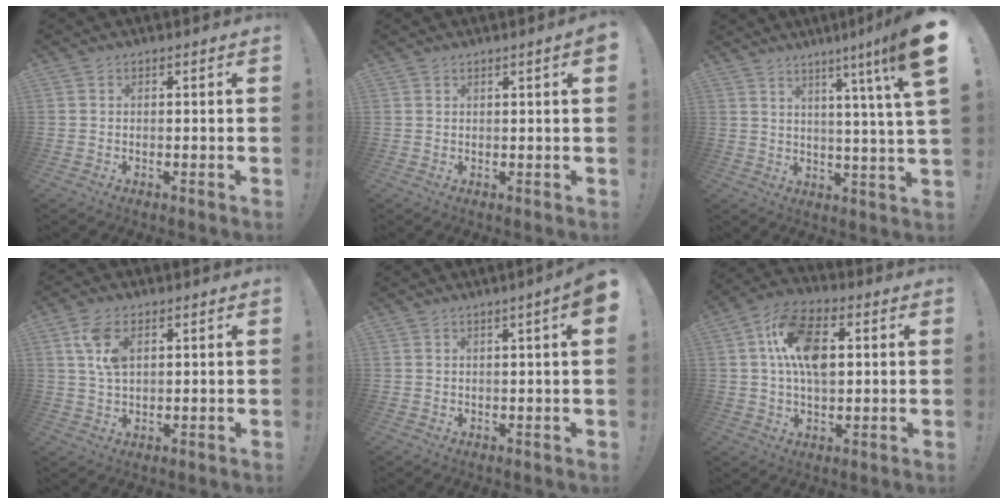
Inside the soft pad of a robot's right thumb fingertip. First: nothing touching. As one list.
[{"total": 1.9, "force": [0.9, -0.2, 1.7], "torque": [-0.031, 0.000, 0.014]}, {"total": 11.8, "force": [5.3, -1.9, 10.4], "torque": [-0.156, -0.043, 0.063]}, {"total": 7.5, "force": [3.2, 3.8, 5.6], "torque": [-0.107, -0.009, 0.057]}, {"total": 4.0, "force": [1.8, -0.2, 3.6], "torque": [-0.060, -0.006, 0.028]}, {"total": 14.9, "force": [2.7, 8.9, 11.7], "torque": [-0.193, 0.012, 0.049]}]